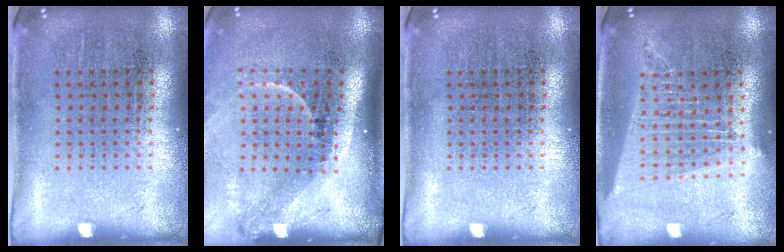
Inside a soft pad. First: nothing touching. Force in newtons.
{"total": 2.2, "press": 1.5, "slide": 1.7}
{"total": 0.0}
{"total": 1.8, "press": 1.5, "slide": 0.9}